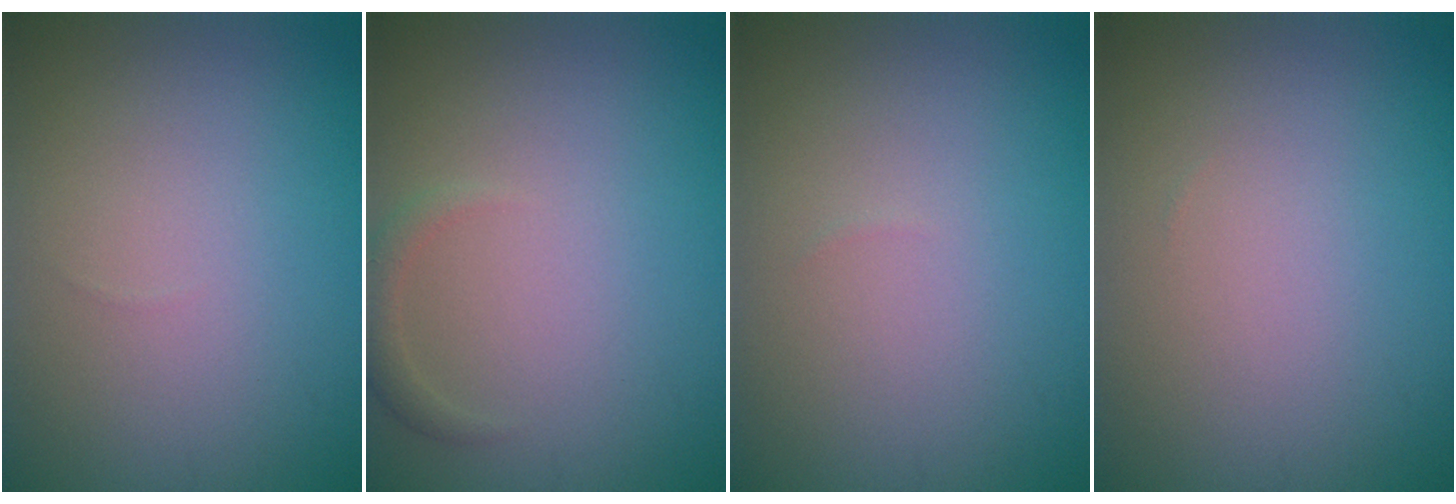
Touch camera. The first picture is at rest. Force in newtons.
{"total": 1.2, "press": 1.2, "slide": 0.2}
{"total": 0.0}
{"total": 0.0}